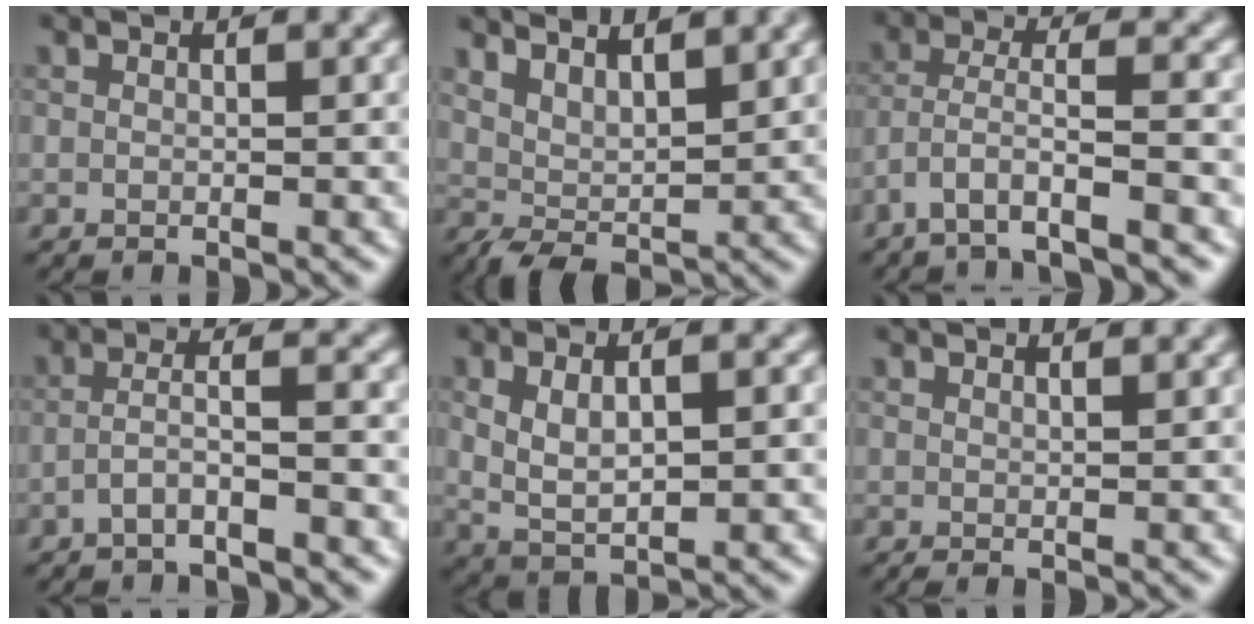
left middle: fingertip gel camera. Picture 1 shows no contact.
{"total": 3.7, "force": [2.8, 1.1, 2.2], "torque": [-0.044, -0.005, 0.056]}
{"total": 4.2, "force": [-2.8, 0.6, 3.1], "torque": [-0.059, 0.003, -0.060]}
{"total": 3.1, "force": [-1.8, 0.5, 2.5], "torque": [-0.049, 0.014, -0.042]}
{"total": 5.0, "force": [0.7, 2.1, 4.4], "torque": [-0.089, 0.002, 0.016]}
{"total": 1.2, "force": [0.9, 0.4, 0.7], "torque": [-0.009, 0.000, 0.011]}